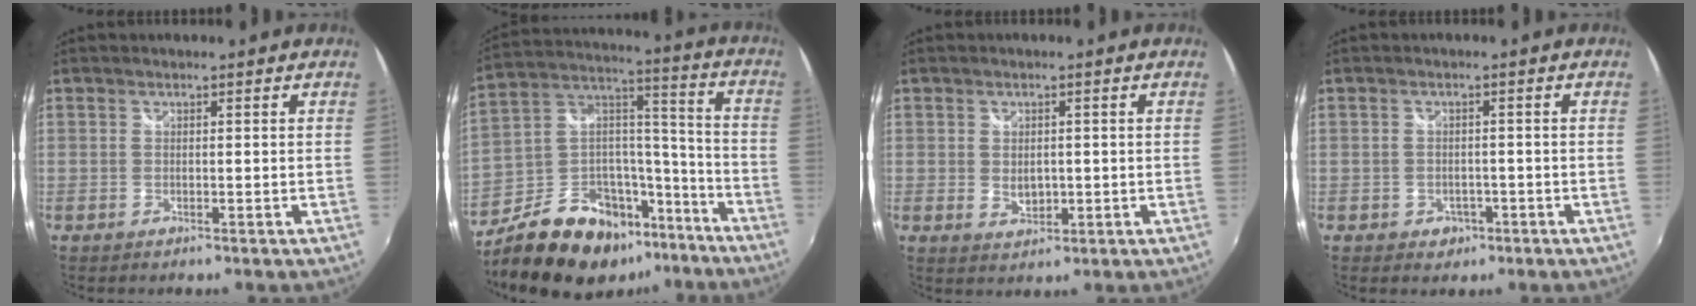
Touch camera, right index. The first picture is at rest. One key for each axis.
{"total": 21.9, "fx": -13.8, "fy": 12.6, "fz": 11.3, "tx": -0.221, "ty": 0.060, "tz": -0.202}
{"total": 3.3, "fx": -0.1, "fy": 2.5, "fz": 2.2, "tx": -0.035, "ty": -0.004, "tz": 0.001}
{"total": 3.3, "fx": -1.5, "fy": 2.7, "fz": 1.1, "tx": -0.026, "ty": 0.002, "tz": -0.015}